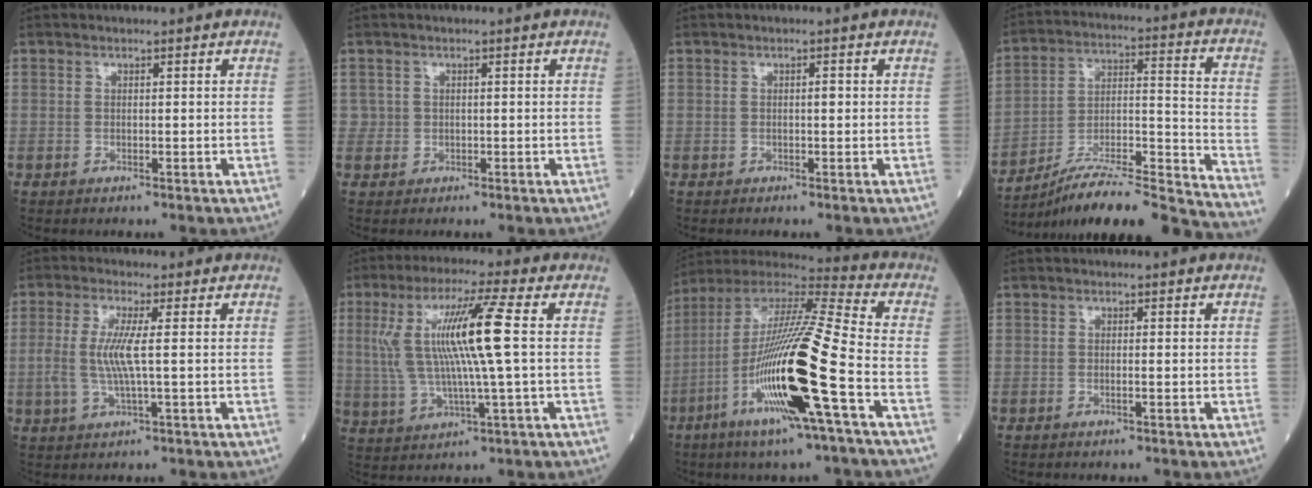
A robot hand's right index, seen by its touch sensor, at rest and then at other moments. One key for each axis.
{"total": 1.1, "fx": 0.2, "fy": 1.1, "fz": 0.0, "tx": 0.011, "ty": 0.003, "tz": 0.000}
{"total": 0.8, "fx": 0.1, "fy": 0.2, "fz": 0.8, "tx": -0.011, "ty": 0.001, "tz": 0.000}
{"total": 24.9, "fx": -22.9, "fy": -0.2, "fz": 9.8, "tx": -0.108, "ty": 0.004, "tz": -0.352}
{"total": 5.8, "fx": 0.2, "fy": 0.4, "fz": 5.8, "tx": -0.133, "ty": -0.002, "tz": 0.002}
{"total": 12.9, "fx": 1.9, "fy": -0.1, "fz": 12.8, "tx": -0.265, "ty": 0.011, "tz": 0.033}
{"total": 22.5, "fx": -7.1, "fy": 0.5, "fz": 21.4, "tx": -0.432, "ty": -0.030, "tz": -0.139}
{"total": 0.8, "fx": -0.3, "fy": -0.1, "fz": 0.7, "tx": -0.015, "ty": -0.001, "tz": -0.005}